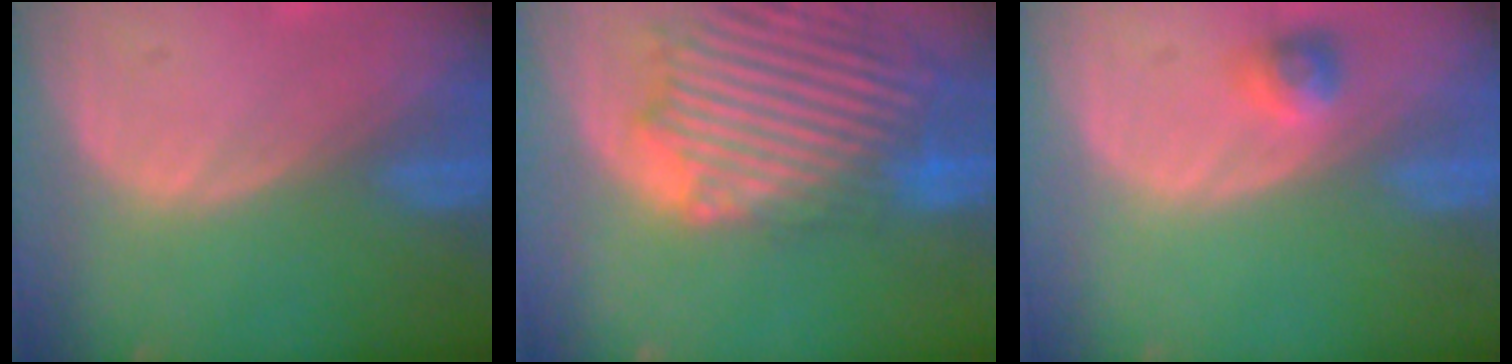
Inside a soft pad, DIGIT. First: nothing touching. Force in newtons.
{"total": 14.5, "press": 12.3, "slide": 7.6}
{"total": 2.3, "press": 2.2, "slide": 0.7}